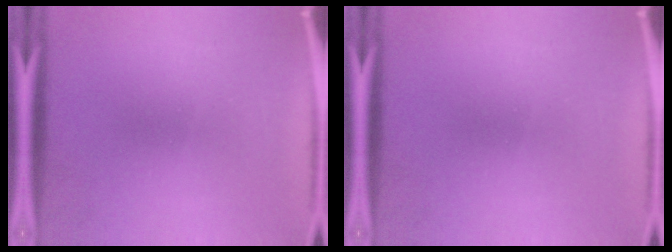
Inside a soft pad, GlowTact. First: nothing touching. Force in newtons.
{"total": 0.0}